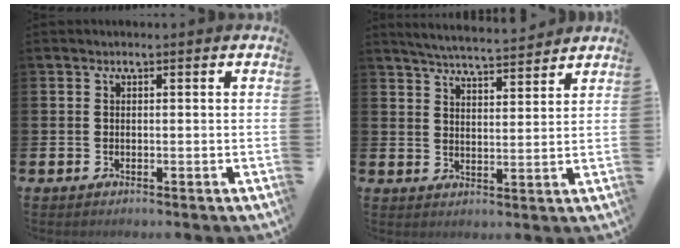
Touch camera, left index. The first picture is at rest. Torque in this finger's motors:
{"motor_torque": [0.38, -0.56, 0.11, 0.06]}